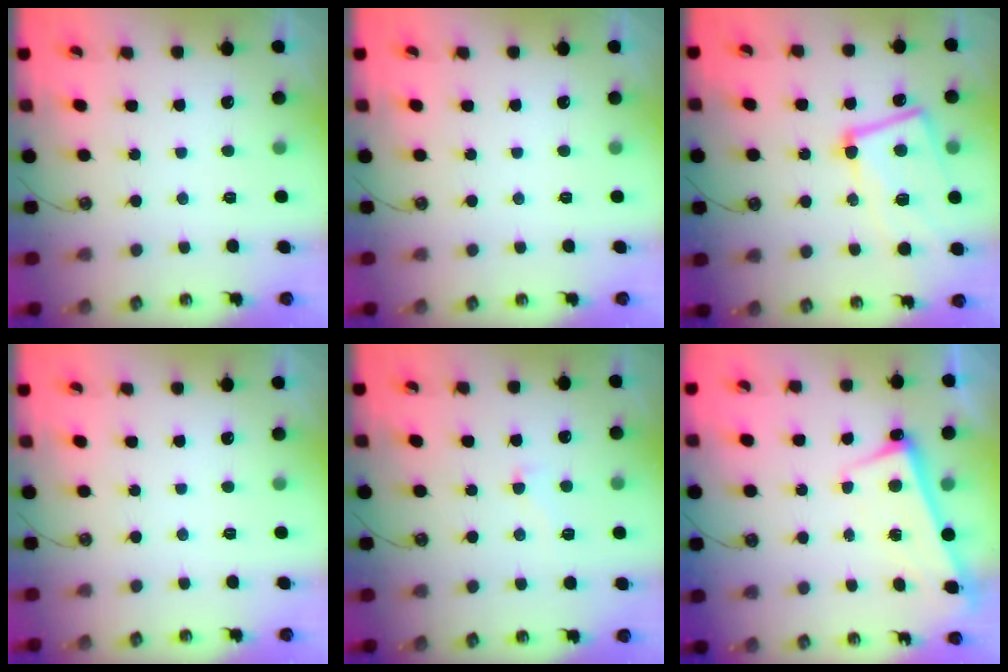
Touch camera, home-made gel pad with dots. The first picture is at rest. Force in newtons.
{"total": 0.0}
{"total": 11.4, "press": 11.2, "slide": 2.3}
{"total": 0.0}
{"total": 2.7, "press": 2.7, "slide": 0.7}
{"total": 2.7, "press": 2.6, "slide": 0.8}